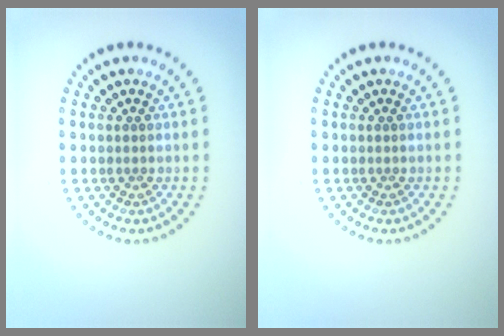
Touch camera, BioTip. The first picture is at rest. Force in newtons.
{"total": 0.0}